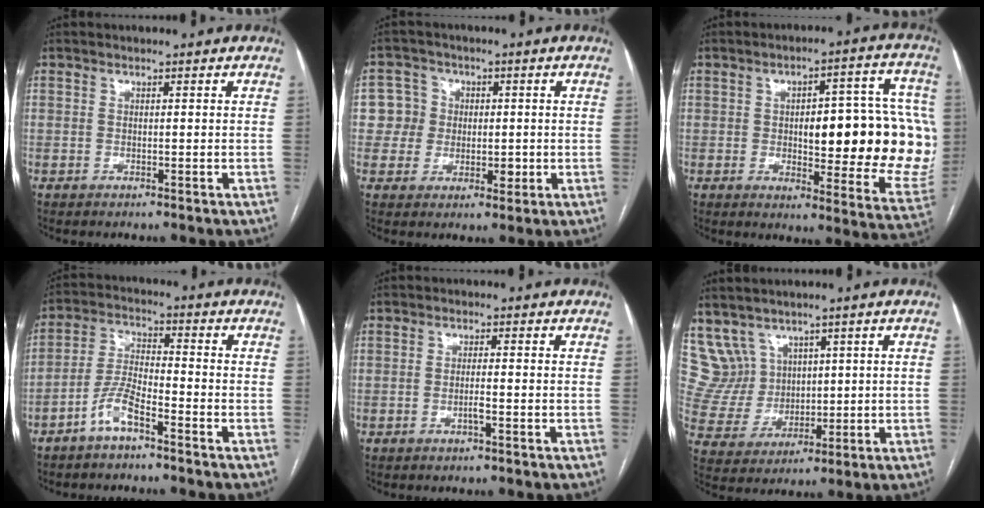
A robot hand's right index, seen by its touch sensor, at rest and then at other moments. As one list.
[{"total": 5.9, "force": [0.5, 5.8, 0.8], "torque": [-0.001, 0.018, 0.010]}, {"total": 21.8, "force": [0.0, 6.6, 20.8], "torque": [-0.199, 0.026, 0.018]}, {"total": 6.1, "force": [-4.0, 1.2, 4.4], "torque": [-0.101, 0.005, -0.083]}, {"total": 1.1, "force": [-0.4, -0.1, 1.0], "torque": [-0.018, 0.001, -0.008]}, {"total": 7.2, "force": [4.5, 5.6, 0.0], "torque": [-0.012, 0.031, 0.107]}]